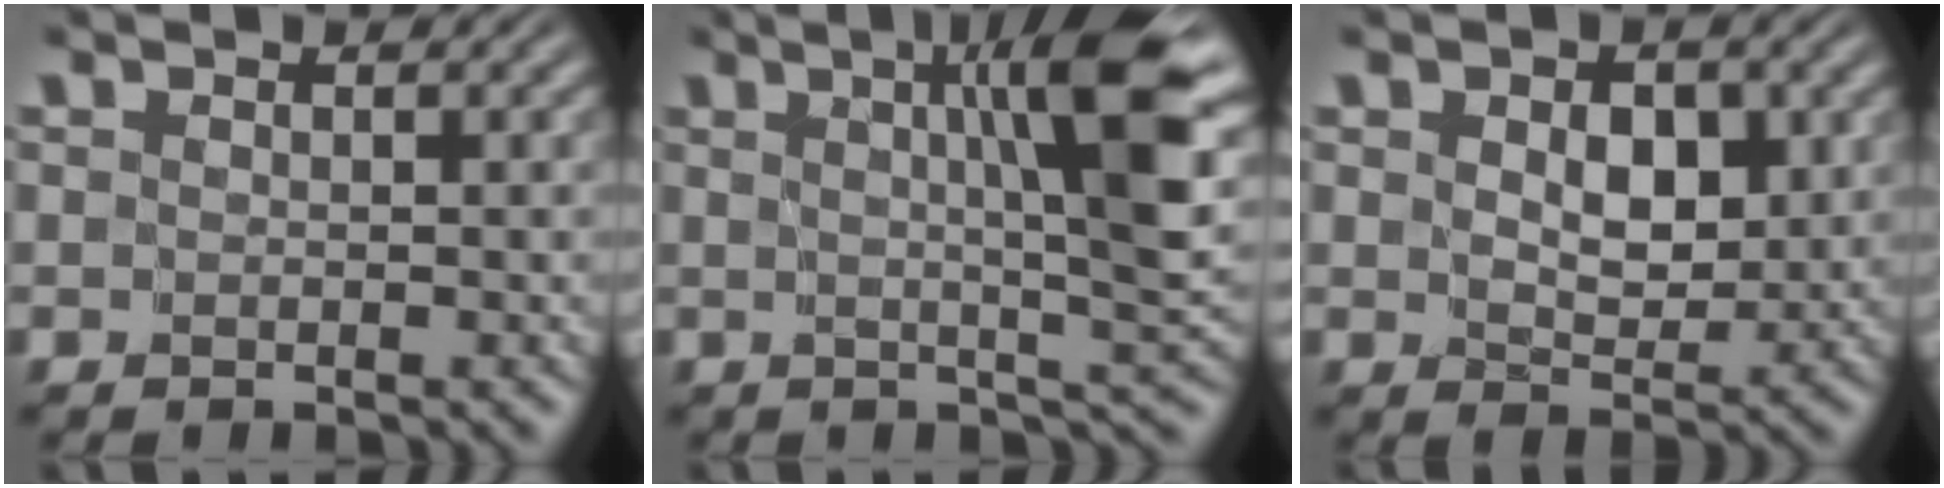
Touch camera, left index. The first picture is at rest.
{"total": 10.5, "force": [2.6, 1.8, 10.0], "torque": [-0.127, 0.005, 0.038]}
{"total": 3.0, "force": [0.9, 1.9, 2.2], "torque": [-0.040, -0.006, 0.017]}